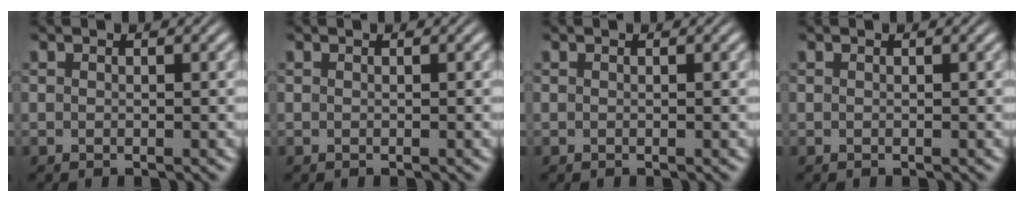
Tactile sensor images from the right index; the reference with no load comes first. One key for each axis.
{"total": 0.0}
{"total": 0.0}
{"total": 0.0}